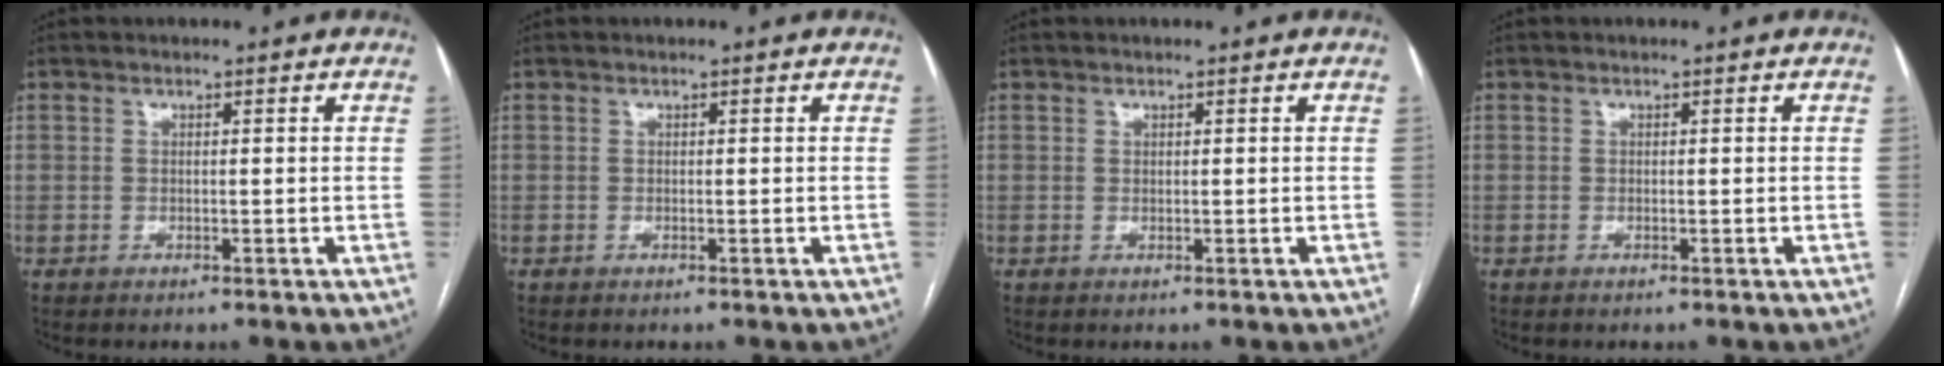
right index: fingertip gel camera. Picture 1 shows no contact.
{"total": 0.0}
{"total": 0.0}
{"total": 0.0}